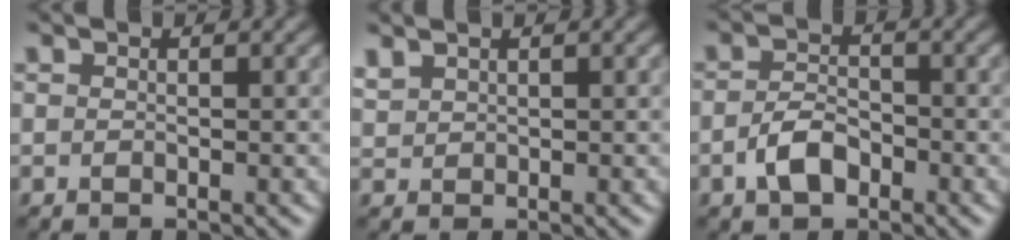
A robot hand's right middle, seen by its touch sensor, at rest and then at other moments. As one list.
[{"total": 1.3, "force": [1.1, 0.6, 0.3], "torque": [-0.014, 0.003, 0.028]}, {"total": 2.9, "force": [-1.5, 1.8, 1.8], "torque": [-0.037, 0.000, -0.030]}]